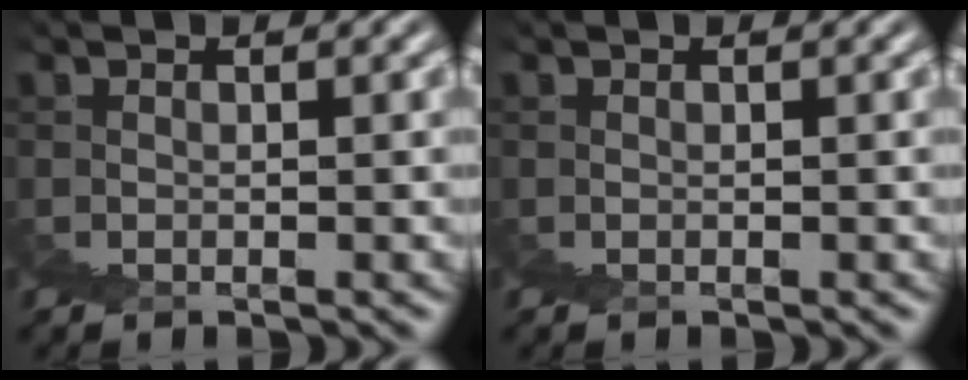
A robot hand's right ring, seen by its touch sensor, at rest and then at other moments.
{"total": 0.0}